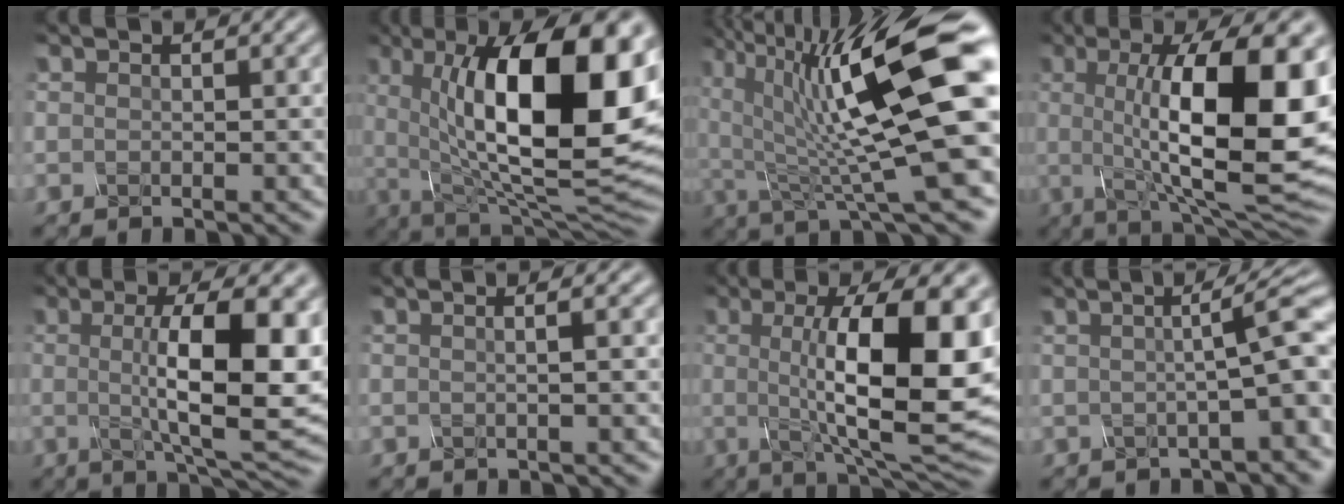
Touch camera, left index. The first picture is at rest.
{"total": 17.6, "force": [3.2, 7.0, 15.8], "torque": [-0.214, 0.003, 0.046]}
{"total": 14.5, "force": [3.1, 3.0, 13.9], "torque": [-0.223, 0.005, 0.053]}
{"total": 15.5, "force": [0.9, 4.7, 14.8], "torque": [-0.194, 0.000, 0.010]}
{"total": 11.2, "force": [0.6, 2.8, 10.8], "torque": [-0.150, -0.003, 0.013]}
{"total": 3.2, "force": [0.8, 1.6, 2.7], "torque": [-0.010, 0.016, -0.023]}
{"total": 14.0, "force": [0.8, 4.0, 13.4], "torque": [-0.174, -0.002, 0.009]}
{"total": 7.9, "force": [0.6, 1.8, 7.7], "torque": [-0.079, 0.024, 0.004]}